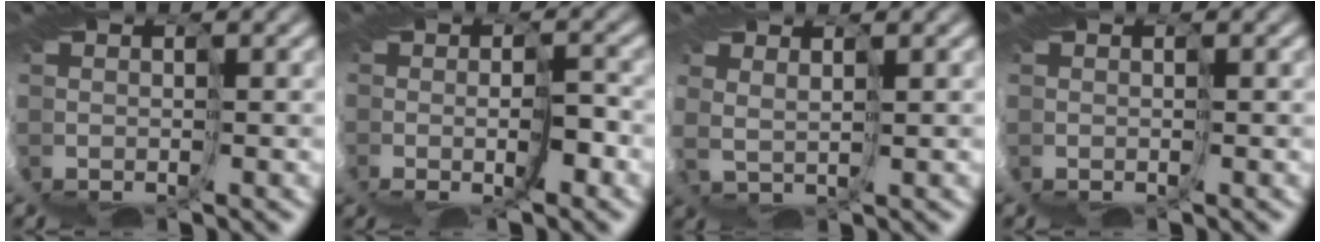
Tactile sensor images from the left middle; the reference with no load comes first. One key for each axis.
{"total": 2.1, "fx": -0.3, "fy": -1.0, "fz": 1.8, "tx": -0.039, "ty": -0.012, "tz": -0.009}
{"total": 2.4, "fx": 2.4, "fy": -0.3, "fz": -0.2, "tx": -0.009, "ty": 0.007, "tz": 0.053}
{"total": 0.0}